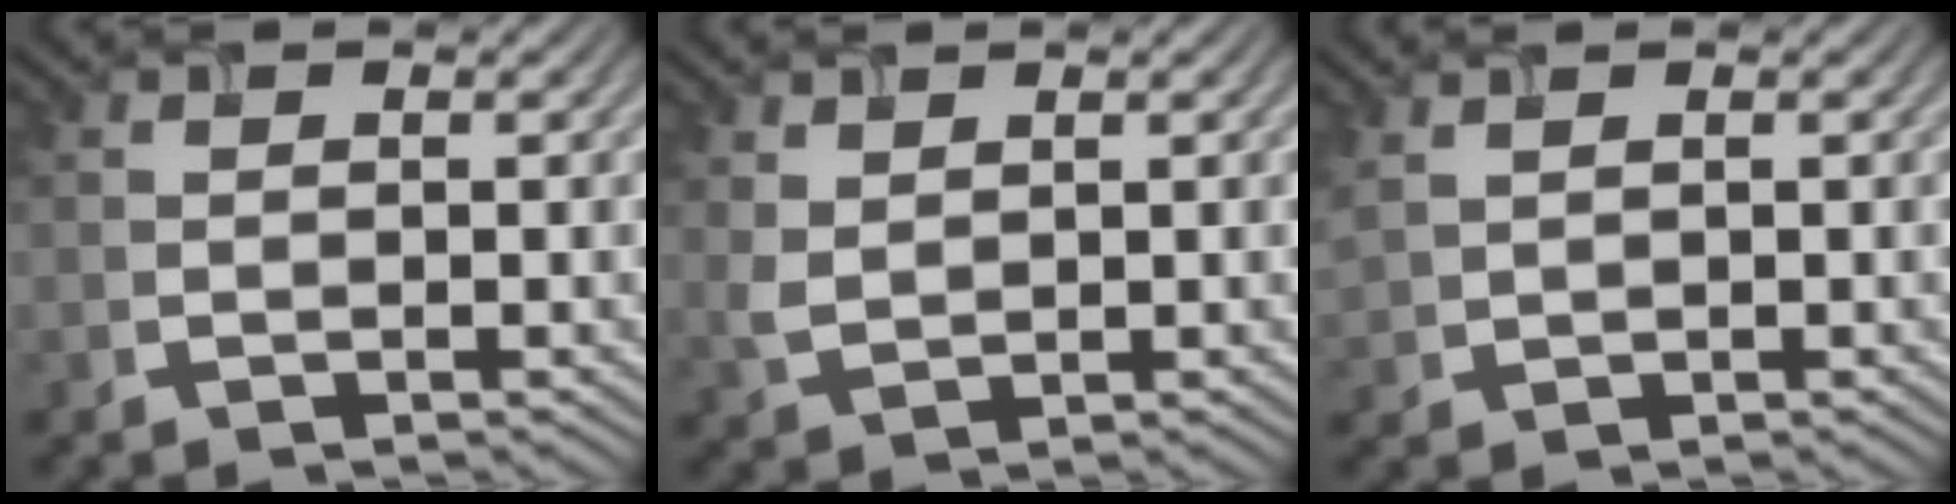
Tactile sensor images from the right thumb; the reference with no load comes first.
{"total": 2.2, "force": [1.4, 1.3, 1.1], "torque": [-0.036, -0.004, 0.035]}
{"total": 1.9, "force": [1.5, 0.7, 1.1], "torque": [-0.034, 0.007, 0.037]}